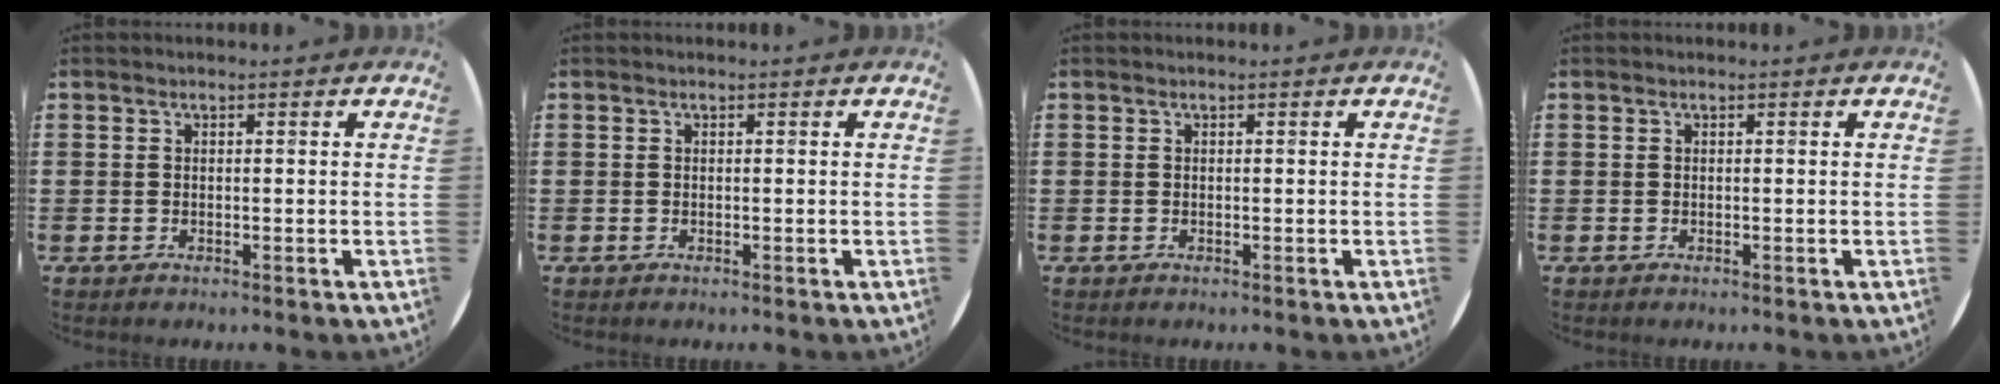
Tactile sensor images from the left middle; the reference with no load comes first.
{"total": 0.0}
{"total": 0.0}
{"total": 0.0}